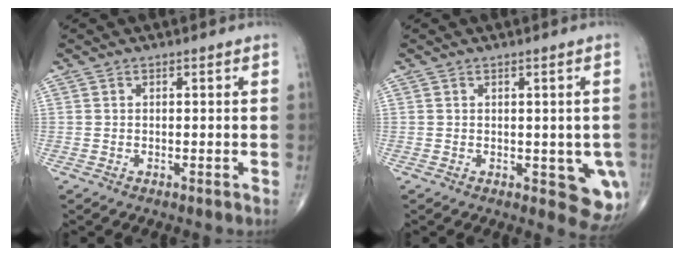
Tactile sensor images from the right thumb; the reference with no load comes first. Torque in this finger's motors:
{"motor_torque": [1.00, 0.90, 0.14, -0.59, 0.15]}